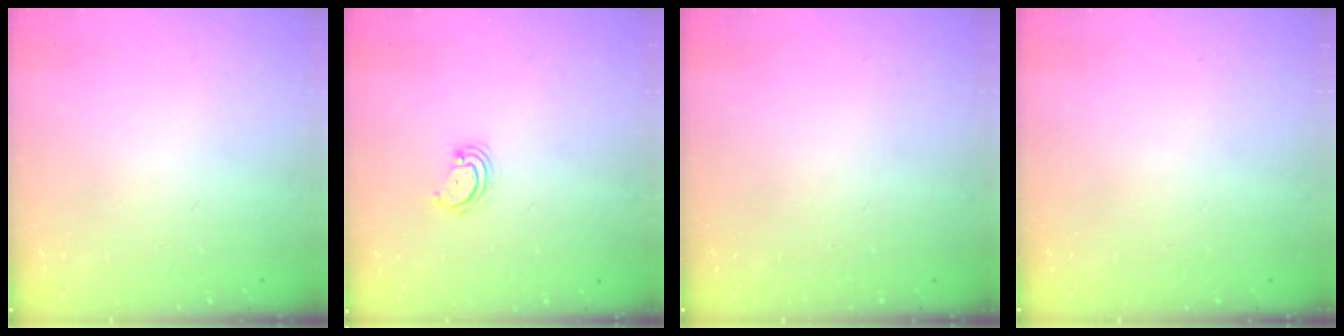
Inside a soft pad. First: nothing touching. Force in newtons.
{"total": 2.9, "press": 2.8, "slide": 0.4}
{"total": 0.0}
{"total": 0.0}